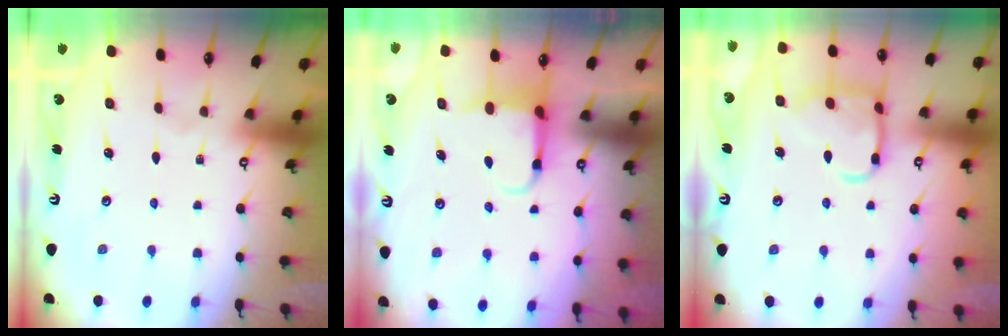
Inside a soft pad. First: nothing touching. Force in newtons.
{"total": 3.9, "press": 3.8, "slide": 0.7}
{"total": 14.0, "press": 14.0, "slide": 1.2}